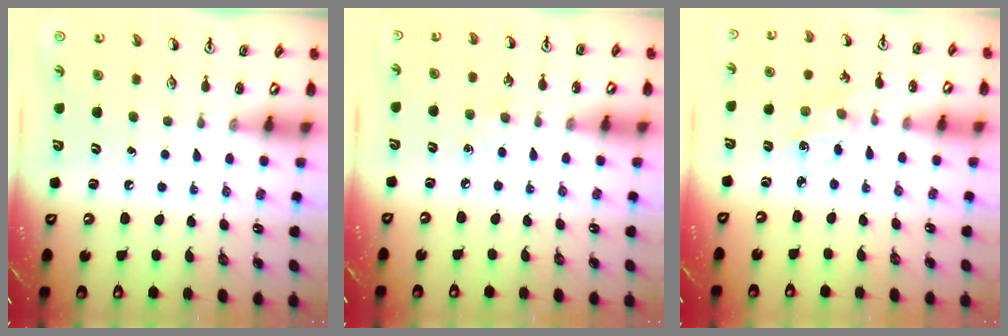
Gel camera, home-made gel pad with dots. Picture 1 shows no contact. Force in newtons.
{"total": 4.1, "press": 4.1, "slide": 0.6}
{"total": 1.9, "press": 1.8, "slide": 0.4}